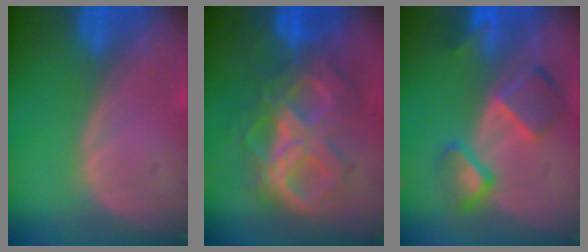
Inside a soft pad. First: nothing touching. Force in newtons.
{"total": 10.5, "press": 10.4, "slide": 1.1}
{"total": 7.6, "press": 6.7, "slide": 3.5}